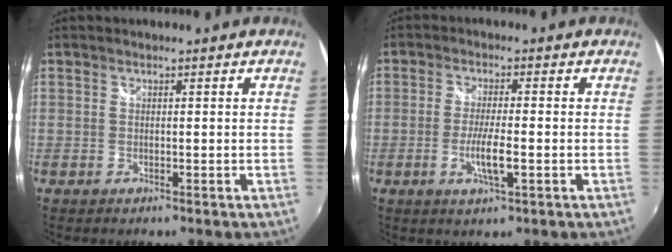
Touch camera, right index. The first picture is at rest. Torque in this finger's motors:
{"motor_torque": [1.04, -0.57, 0.50, 0.14]}